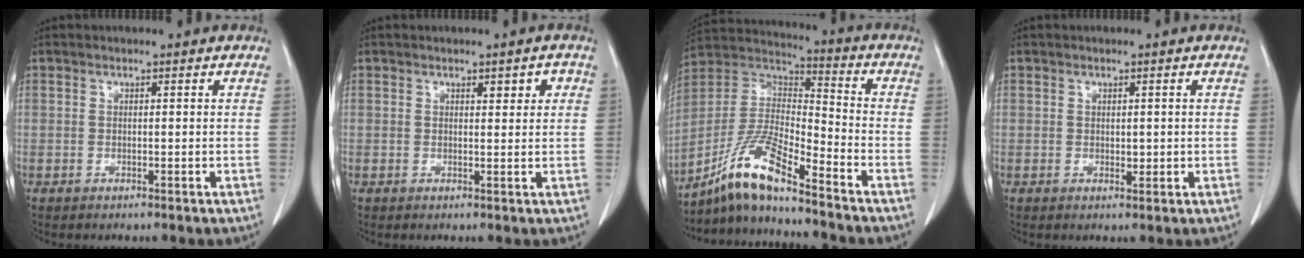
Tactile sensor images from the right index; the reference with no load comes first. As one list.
[{"total": 2.2, "force": [1.0, 0.9, 1.8], "torque": [-0.020, 0.003, 0.013]}, {"total": 12.2, "force": [-9.4, 0.8, 7.6], "torque": [-0.162, 0.006, -0.178]}, {"total": 1.4, "force": [0.0, 0.9, 1.1], "torque": [-0.015, -0.001, 0.006]}]